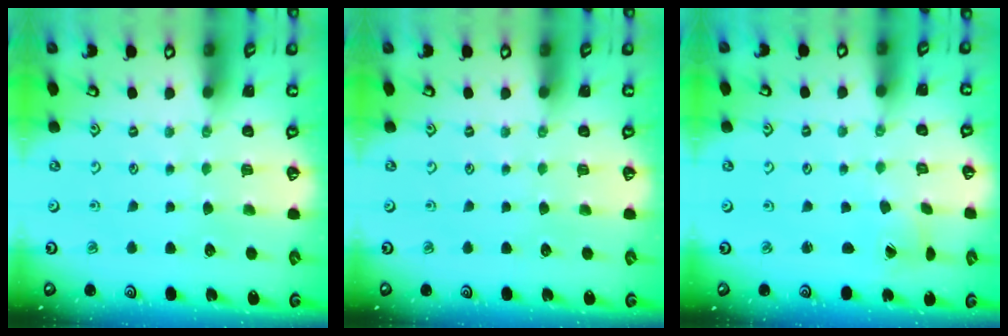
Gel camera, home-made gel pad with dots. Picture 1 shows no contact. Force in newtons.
{"total": 0.0}
{"total": 1.3, "press": 1.3, "slide": 0.0}